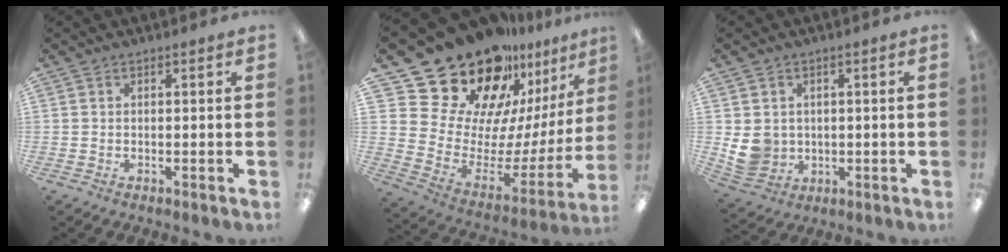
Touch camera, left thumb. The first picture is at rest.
{"total": 28.7, "force": [21.4, 14.5, 12.4], "torque": [-0.210, -0.174, 0.414]}
{"total": 7.7, "force": [0.3, 7.2, 2.9], "torque": [-0.066, 0.008, 0.013]}